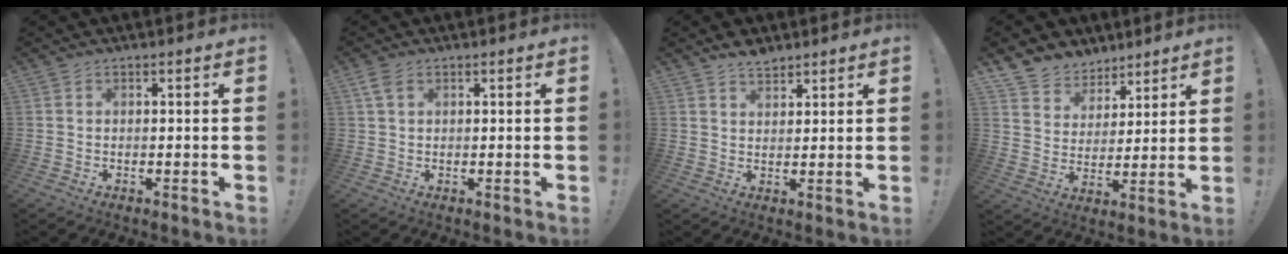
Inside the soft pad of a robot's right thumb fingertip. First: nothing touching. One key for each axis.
{"total": 3.0, "fx": 1.4, "fy": 1.7, "fz": 2.0, "tx": -0.035, "ty": 0.001, "tz": 0.026}
{"total": 4.0, "fx": 3.6, "fy": 1.5, "fz": 1.2, "tx": -0.010, "ty": -0.026, "tz": 0.063}
{"total": 8.9, "fx": 6.7, "fy": 5.8, "fz": 0.5, "tx": -0.012, "ty": -0.060, "tz": 0.135}